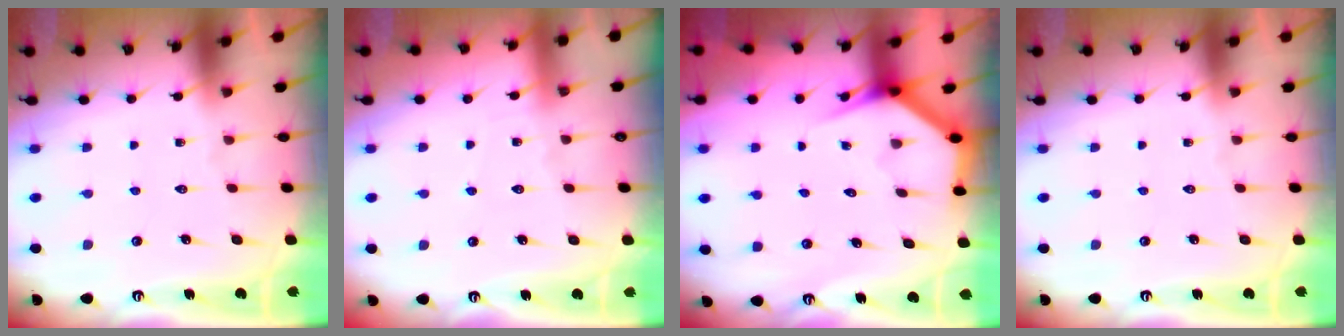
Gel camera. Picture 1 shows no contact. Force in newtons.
{"total": 4.2, "press": 4.1, "slide": 0.5}
{"total": 3.5, "press": 3.5, "slide": 0.3}
{"total": 0.0}